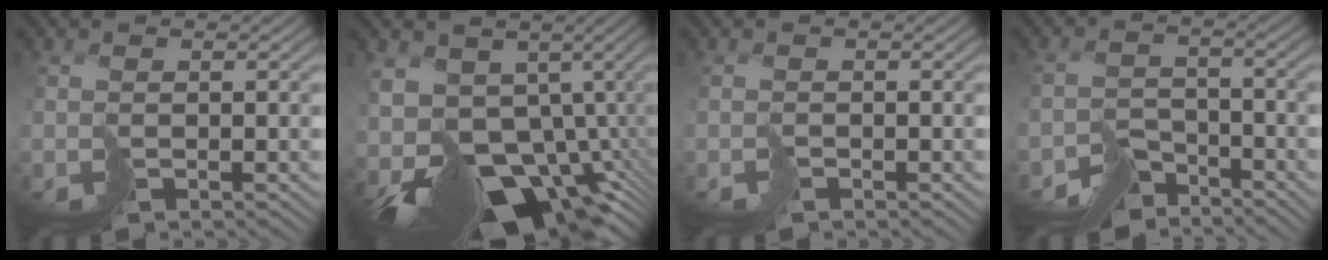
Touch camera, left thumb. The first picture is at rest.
{"total": 15.4, "force": [-5.7, 9.8, 10.5], "torque": [-0.201, -0.011, -0.068]}
{"total": 0.8, "force": [-0.7, 0.0, -0.2], "torque": [0.010, 0.004, -0.015]}
{"total": 5.7, "force": [-5.2, 2.1, 0.4], "torque": [0.007, -0.012, -0.090]}